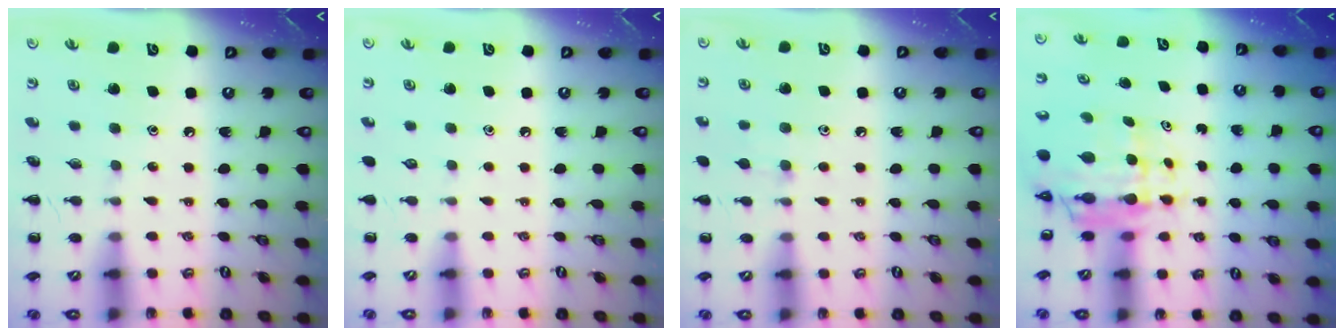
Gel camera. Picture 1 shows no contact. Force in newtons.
{"total": 0.0}
{"total": 5.1, "press": 4.7, "slide": 2.0}
{"total": 7.8, "press": 7.3, "slide": 2.7}